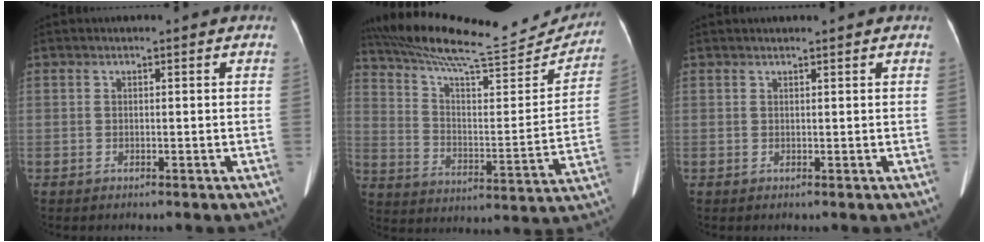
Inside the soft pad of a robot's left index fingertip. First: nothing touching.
{"total": 24.5, "force": [22.7, 3.4, 8.6], "torque": [-0.147, -0.032, 0.318]}
{"total": 1.8, "force": [1.6, 0.1, 0.8], "torque": [-0.005, 0.018, 0.022]}